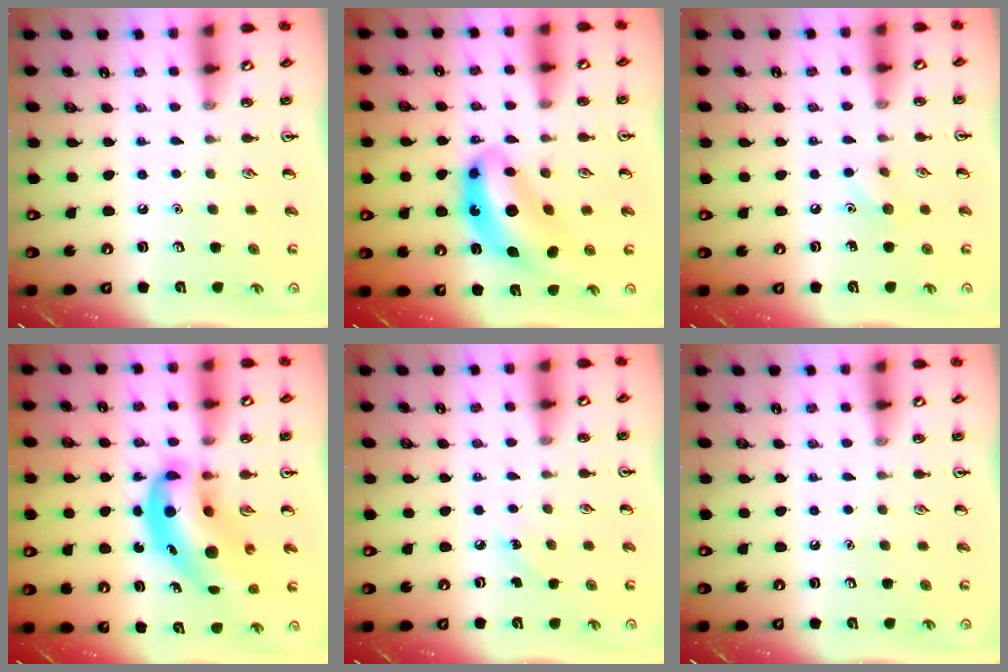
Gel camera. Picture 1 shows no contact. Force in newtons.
{"total": 11.5, "press": 10.8, "slide": 3.7}
{"total": 5.8, "press": 5.4, "slide": 1.9}
{"total": 12.7, "press": 12.1, "slide": 3.8}
{"total": 4.3, "press": 4.0, "slide": 1.5}
{"total": 0.0}